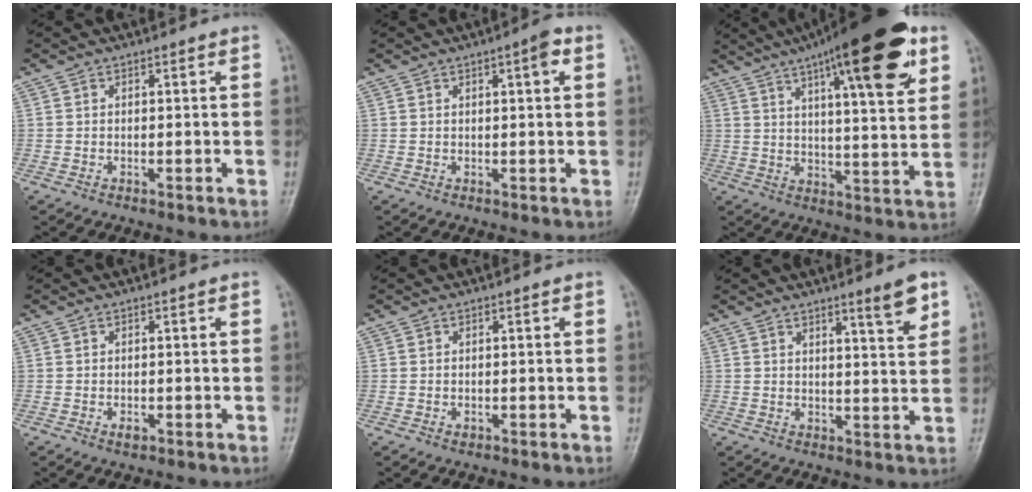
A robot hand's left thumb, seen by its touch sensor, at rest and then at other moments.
{"total": 3.1, "force": [1.3, 0.6, 2.8], "torque": [-0.037, 0.000, 0.016]}
{"total": 22.1, "force": [11.6, 5.5, 18.0], "torque": [-0.250, -0.021, 0.169]}
{"total": 1.3, "force": [-0.4, 0.8, 1.0], "torque": [-0.012, -0.002, -0.006]}
{"total": 0.7, "force": [-0.1, 0.5, 0.5], "torque": [-0.003, 0.000, 0.000]}
{"total": 6.1, "force": [3.8, 0.6, 4.7], "torque": [-0.062, -0.029, 0.057]}